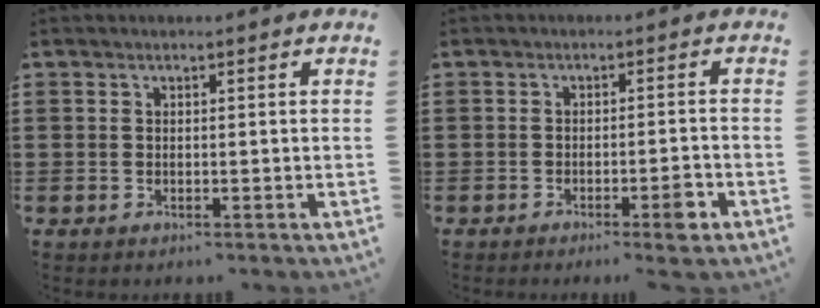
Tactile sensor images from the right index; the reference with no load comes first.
{"total": 3.8, "force": [-2.1, 0.3, 3.2], "torque": [-0.048, -0.004, -0.035]}